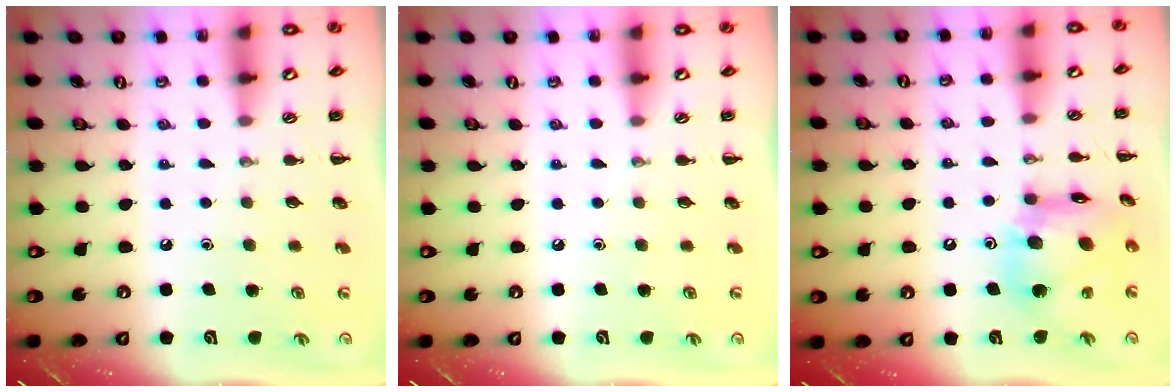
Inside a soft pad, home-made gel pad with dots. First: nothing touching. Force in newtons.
{"total": 0.0}
{"total": 13.9, "press": 13.5, "slide": 3.2}